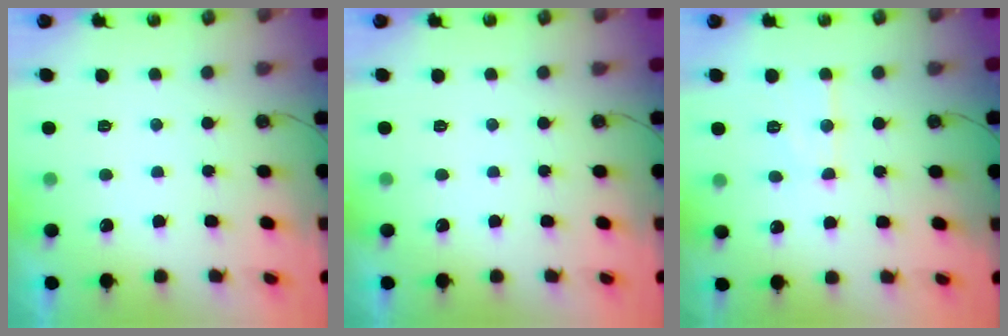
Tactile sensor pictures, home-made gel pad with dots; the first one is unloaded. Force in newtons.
{"total": 0.0}
{"total": 10.5, "press": 10.4, "slide": 1.0}